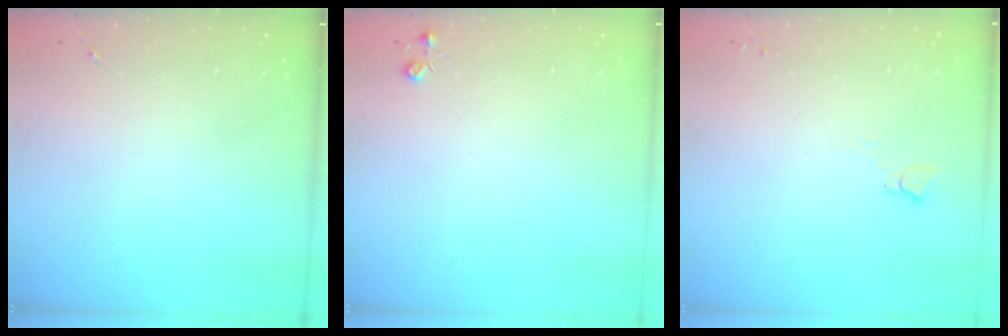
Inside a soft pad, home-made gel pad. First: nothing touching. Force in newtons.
{"total": 3.7, "press": 3.7, "slide": 0.5}
{"total": 2.7, "press": 2.7, "slide": 0.3}